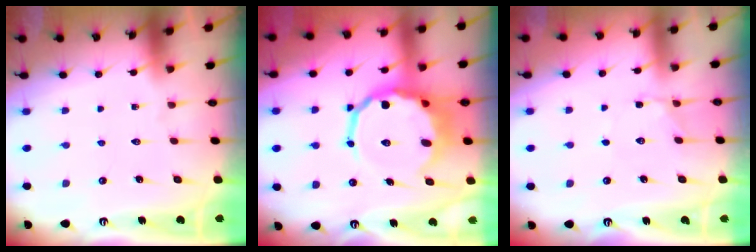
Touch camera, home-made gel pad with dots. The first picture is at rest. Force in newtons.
{"total": 12.7, "press": 12.1, "slide": 3.6}
{"total": 2.3, "press": 2.2, "slide": 0.6}